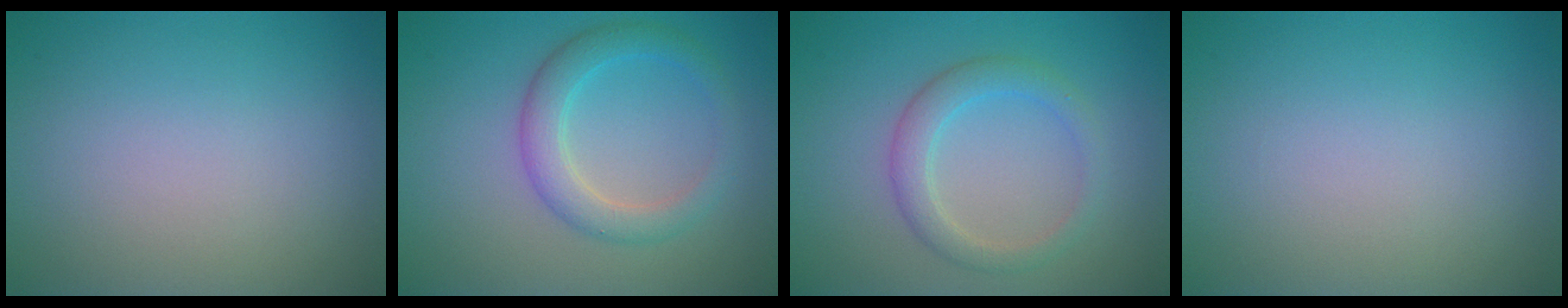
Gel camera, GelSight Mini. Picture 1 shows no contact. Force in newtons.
{"total": 3.4, "press": 3.4, "slide": 0.1}
{"total": 2.8, "press": 2.8, "slide": 0.1}
{"total": 0.0}